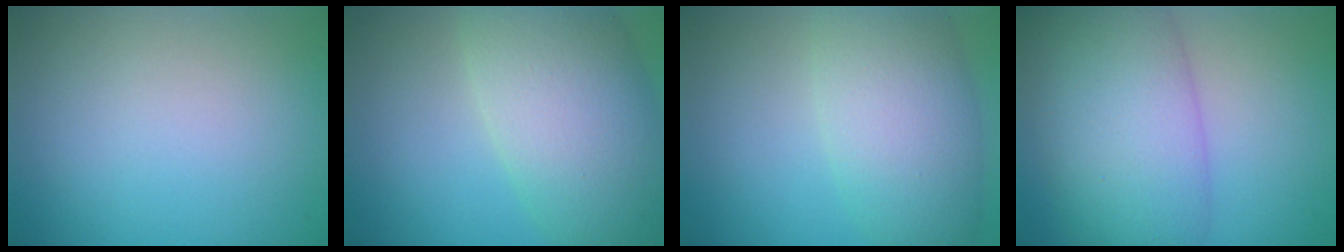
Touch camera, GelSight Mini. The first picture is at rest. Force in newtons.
{"total": 10.0, "press": 10.0, "slide": 0.6}
{"total": 7.2, "press": 7.2, "slide": 0.4}
{"total": 10.5, "press": 10.5, "slide": 0.4}